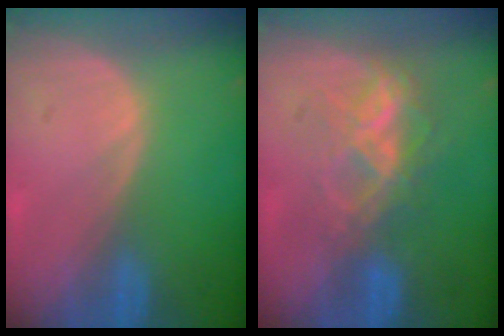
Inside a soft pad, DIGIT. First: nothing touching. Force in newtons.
{"total": 7.2, "press": 6.1, "slide": 3.8}